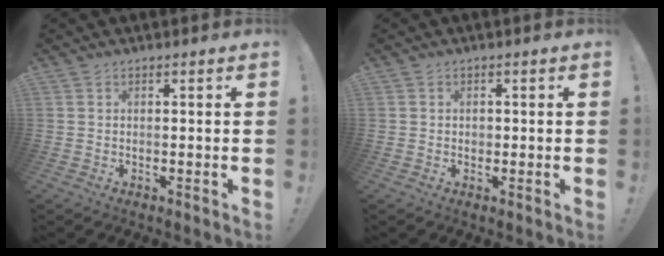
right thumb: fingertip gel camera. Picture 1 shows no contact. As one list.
[{"total": 1.1, "force": [-0.3, 1.0, 0.4], "torque": [-0.002, 0.001, -0.007]}]